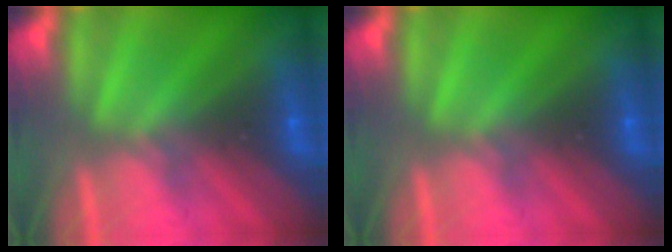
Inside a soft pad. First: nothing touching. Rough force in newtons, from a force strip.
{"total": 0.0}